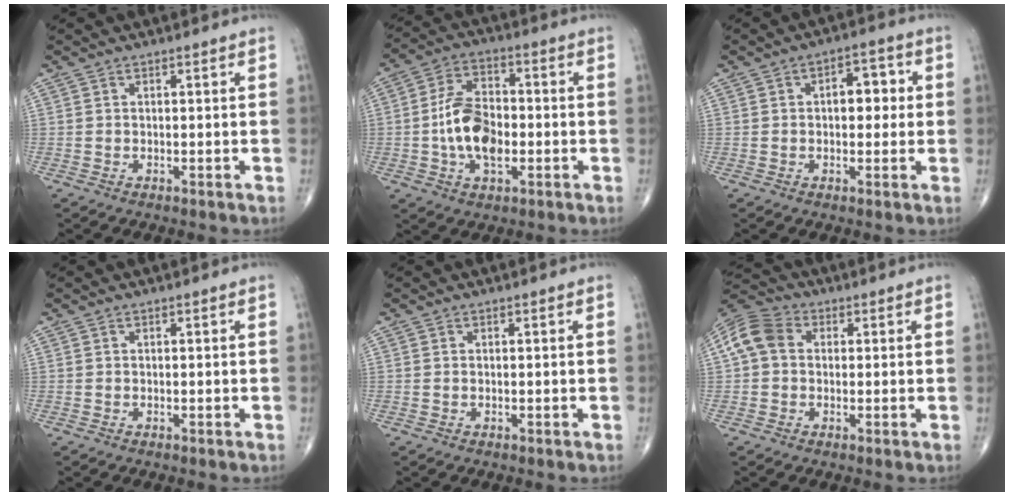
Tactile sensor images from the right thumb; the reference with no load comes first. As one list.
[{"total": 11.5, "force": [-1.6, 6.5, 9.3], "torque": [-0.158, 0.015, -0.033]}, {"total": 6.3, "force": [0.8, 3.5, 5.2], "torque": [-0.050, 0.016, 0.007]}, {"total": 0.0}, {"total": 0.0}, {"total": 8.0, "force": [1.0, 6.3, 4.9], "torque": [-0.098, 0.026, 0.008]}]